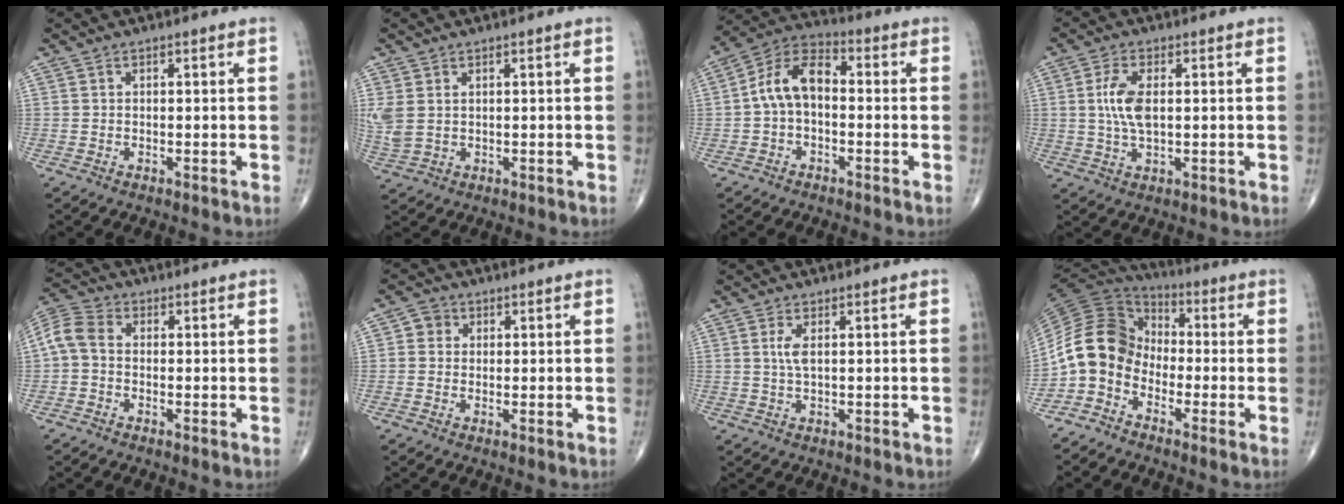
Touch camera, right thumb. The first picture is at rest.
{"total": 4.4, "force": [1.0, 2.9, 3.1], "torque": [-0.088, 0.003, 0.030]}
{"total": 9.7, "force": [-0.4, 6.0, 7.6], "torque": [-0.132, 0.035, -0.022]}
{"total": 6.5, "force": [0.7, 2.9, 5.8], "torque": [-0.127, -0.003, 0.013]}
{"total": 6.0, "force": [-0.3, 4.2, 4.2], "torque": [-0.087, 0.019, -0.019]}
{"total": 2.8, "force": [0.5, 2.6, 0.9], "torque": [0.002, 0.004, 0.002]}
{"total": 2.5, "force": [0.6, 0.6, 2.3], "torque": [-0.059, -0.001, 0.016]}
{"total": 11.7, "force": [-3.9, 9.1, 6.3], "torque": [-0.113, 0.063, -0.097]}